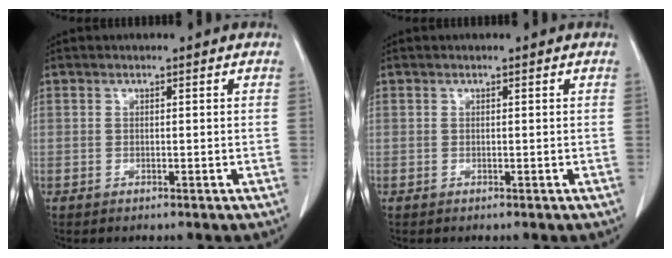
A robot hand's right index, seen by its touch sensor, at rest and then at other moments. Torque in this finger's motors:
{"motor_torque": [0.00, 0.00, 0.00, 0.00]}